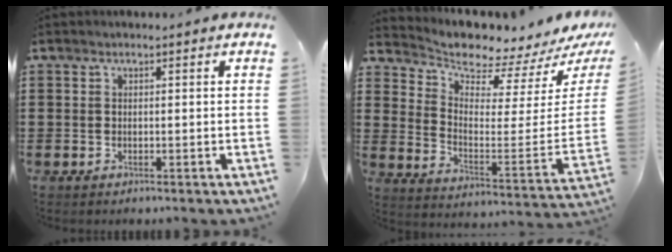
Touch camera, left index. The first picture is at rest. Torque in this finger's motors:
{"motor_torque": [-0.02, -2.12, 0.18, 0.00]}